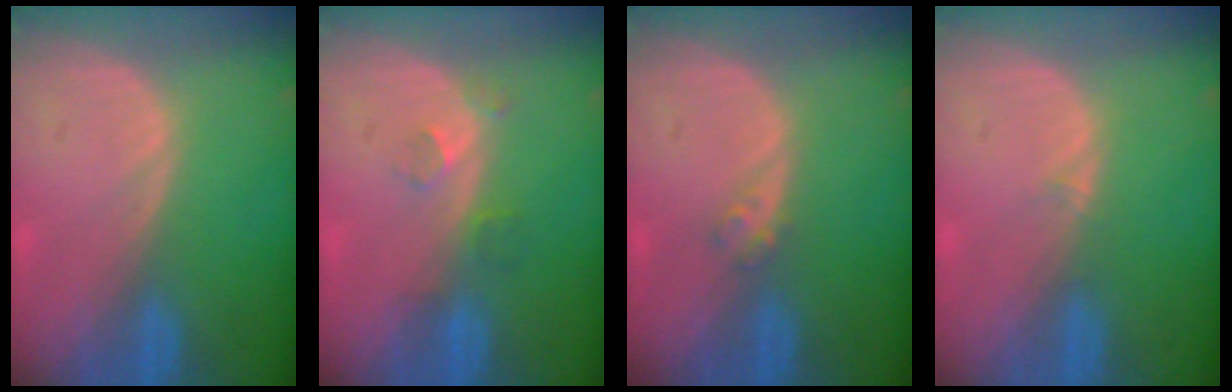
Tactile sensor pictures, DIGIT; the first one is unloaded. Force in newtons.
{"total": 3.2, "press": 2.6, "slide": 1.8}
{"total": 1.6, "press": 1.4, "slide": 0.8}
{"total": 0.9, "press": 0.5, "slide": 0.7}